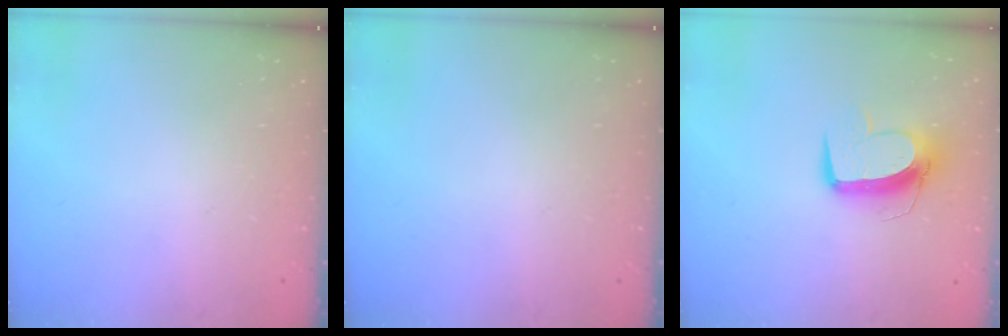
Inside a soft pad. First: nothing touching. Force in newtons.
{"total": 0.0}
{"total": 10.4, "press": 10.3, "slide": 1.0}